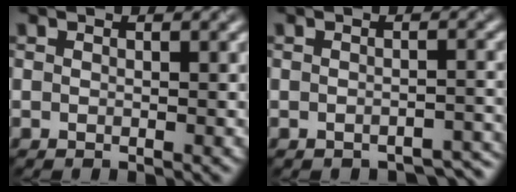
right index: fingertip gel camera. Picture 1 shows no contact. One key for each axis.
{"total": 2.0, "fx": -1.9, "fy": 0.5, "fz": 0.5, "tx": -0.004, "ty": 0.001, "tz": -0.018}